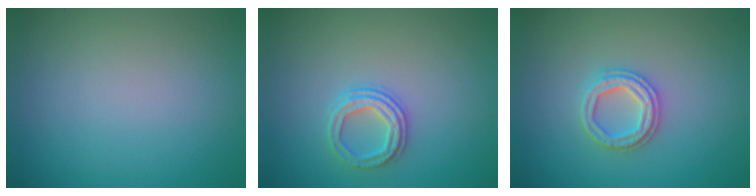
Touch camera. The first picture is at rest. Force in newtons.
{"total": 2.7, "press": 2.4, "slide": 1.2}
{"total": 2.4, "press": 2.4, "slide": 0.3}